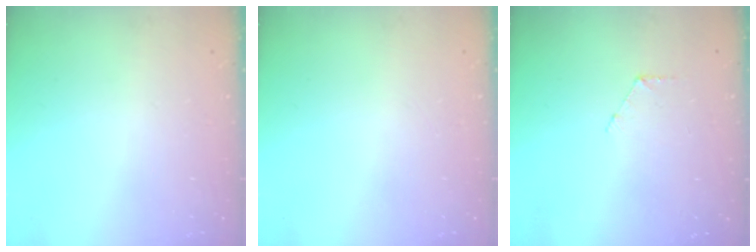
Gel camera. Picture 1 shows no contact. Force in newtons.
{"total": 0.0}
{"total": 4.6, "press": 4.6, "slide": 0.4}